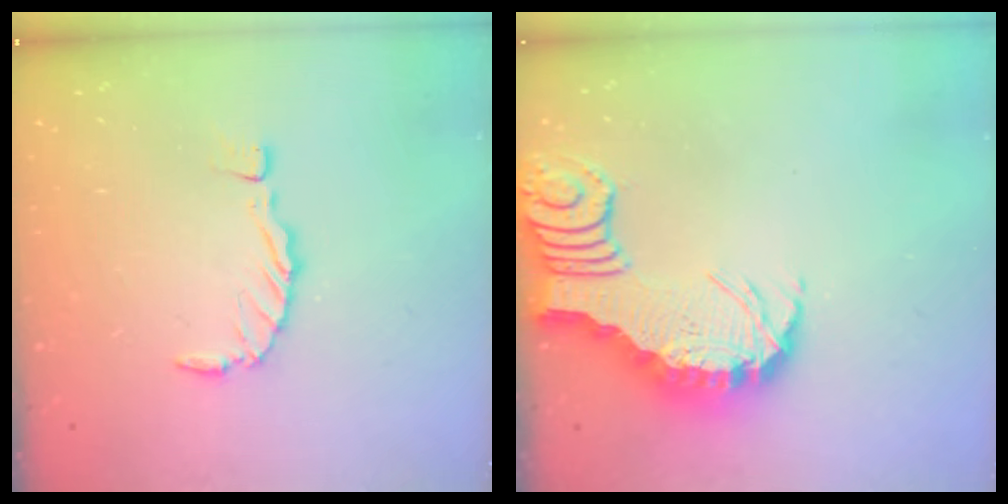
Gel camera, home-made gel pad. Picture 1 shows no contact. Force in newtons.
{"total": 3.4, "press": 3.4, "slide": 0.5}